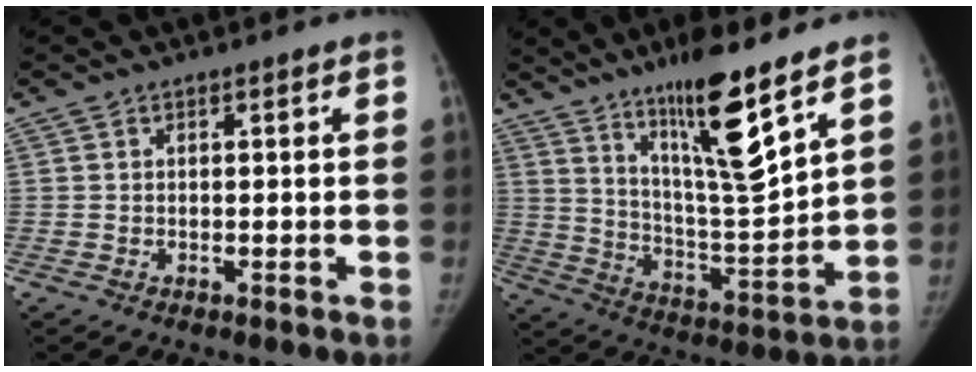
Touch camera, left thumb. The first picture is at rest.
{"total": 16.6, "force": [10.8, 2.1, 12.5], "torque": [-0.197, -0.077, 0.194]}